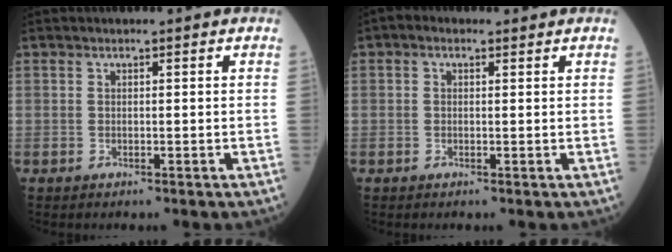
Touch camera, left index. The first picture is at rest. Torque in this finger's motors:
{"motor_torque": [0.02, -0.06, -0.35, 0.03]}